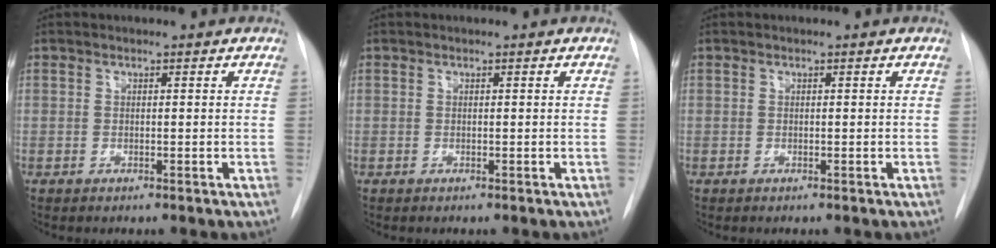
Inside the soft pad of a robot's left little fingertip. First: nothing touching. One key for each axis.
{"total": 0.0}
{"total": 0.0}